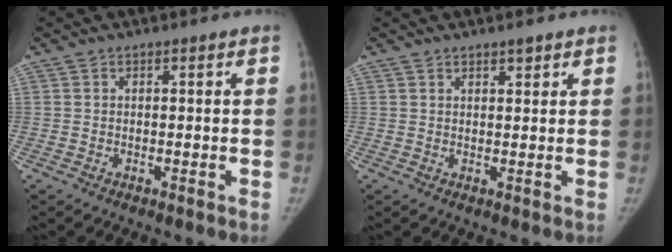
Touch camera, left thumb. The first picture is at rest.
{"total": 1.9, "force": [1.5, 0.7, 1.0], "torque": [-0.008, -0.009, 0.022]}